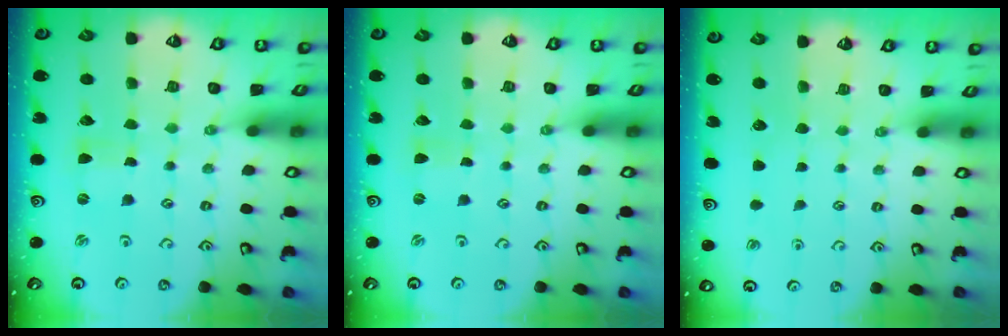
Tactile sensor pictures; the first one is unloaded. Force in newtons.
{"total": 0.0}
{"total": 0.0}